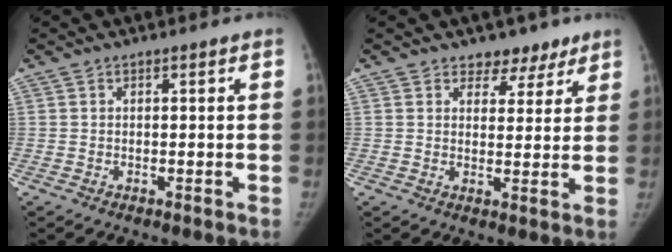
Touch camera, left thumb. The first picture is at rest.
{"total": 5.4, "force": [3.9, 3.5, 1.0], "torque": [0.028, -0.020, 0.055]}